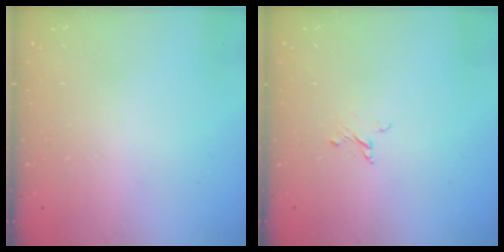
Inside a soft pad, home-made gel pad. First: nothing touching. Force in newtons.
{"total": 2.1, "press": 2.1, "slide": 0.1}